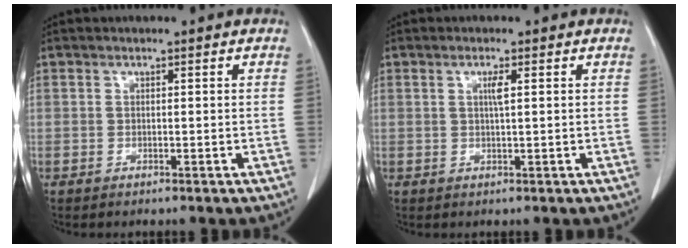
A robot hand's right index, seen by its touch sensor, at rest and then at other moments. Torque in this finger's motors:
{"motor_torque": [0.07, -0.05, 0.02, 0.01]}